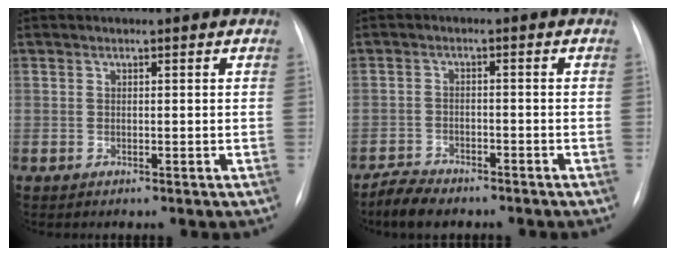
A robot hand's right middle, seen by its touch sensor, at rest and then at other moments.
{"total": 4.3, "force": [-3.9, 1.3, 1.3], "torque": [-0.028, -0.008, -0.069]}